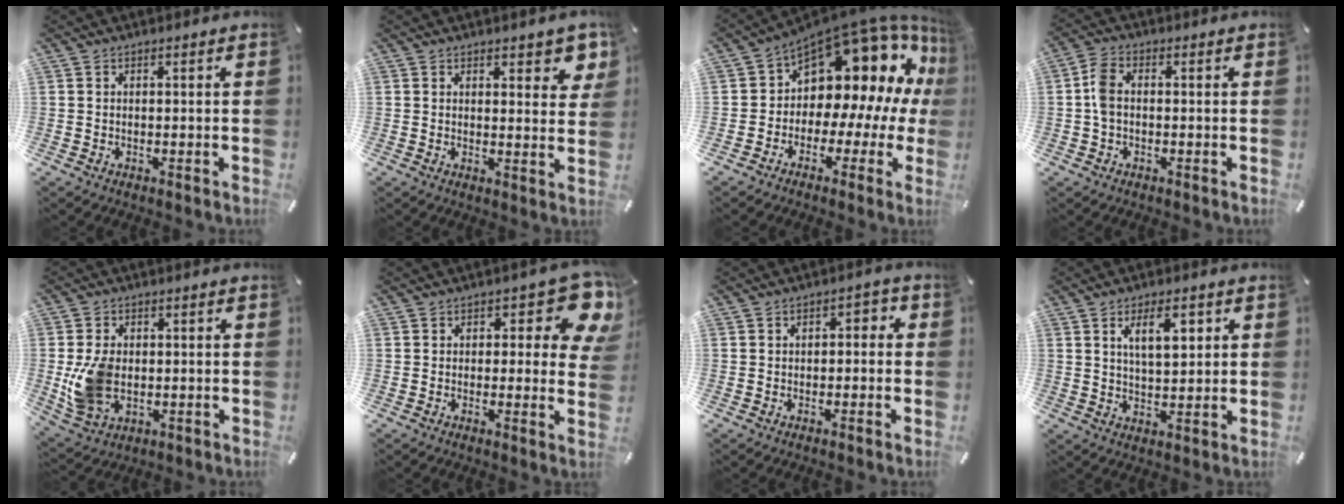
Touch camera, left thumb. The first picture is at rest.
{"total": 5.6, "force": [4.0, 2.8, 2.8], "torque": [-0.018, -0.027, 0.064]}
{"total": 14.6, "force": [6.4, 9.7, 8.7], "torque": [-0.113, -0.076, 0.108]}
{"total": 4.5, "force": [-0.2, 2.8, 3.5], "torque": [-0.077, 0.005, -0.005]}
{"total": 10.0, "force": [-0.6, 7.5, 6.7], "torque": [-0.153, 0.002, -0.008]}
{"total": 10.5, "force": [4.4, 5.0, 8.1], "torque": [-0.087, -0.030, 0.073]}
{"total": 2.6, "force": [-1.1, 1.8, 1.5], "torque": [-0.030, 0.017, -0.027]}
{"total": 8.1, "force": [3.5, 3.8, 6.3], "torque": [-0.094, -0.007, 0.052]}